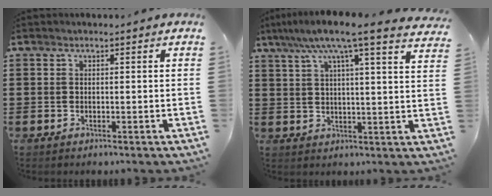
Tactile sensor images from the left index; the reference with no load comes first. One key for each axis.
{"total": 8.6, "fx": 6.4, "fy": -0.1, "fz": 5.7, "tx": -0.124, "ty": -0.026, "tz": 0.106}